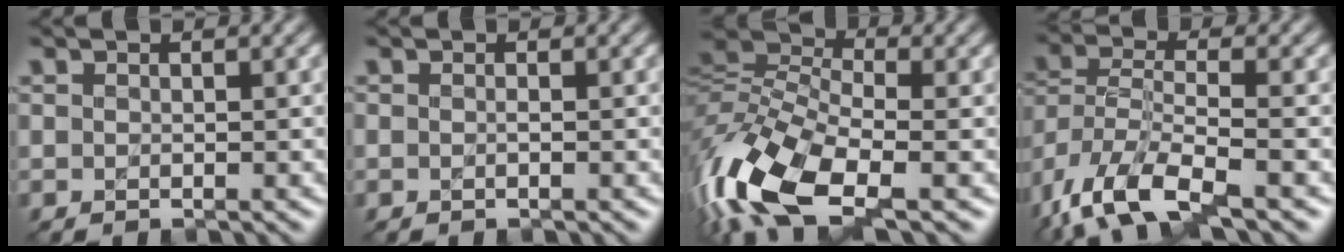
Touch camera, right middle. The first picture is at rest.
{"total": 0.0}
{"total": 12.2, "force": [-4.7, 5.9, 9.6], "torque": [-0.223, -0.003, -0.101]}
{"total": 9.2, "force": [-5.5, 3.5, 6.4], "torque": [-0.141, -0.014, -0.110]}